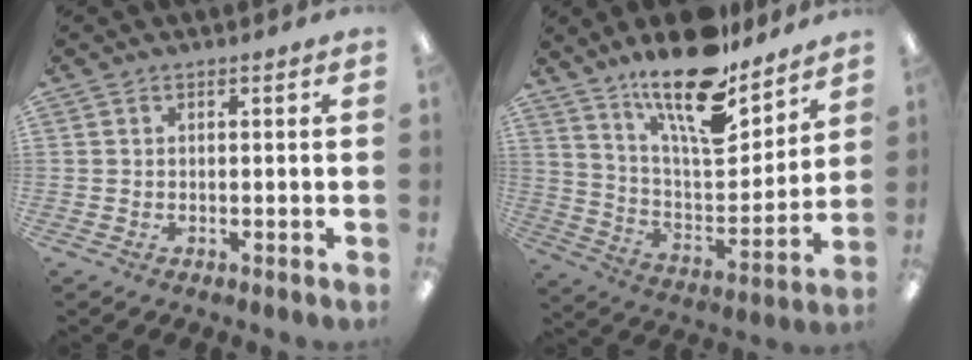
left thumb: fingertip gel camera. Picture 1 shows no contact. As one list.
[{"total": 20.2, "force": [15.5, 6.3, 11.3], "torque": [-0.193, -0.107, 0.265]}]